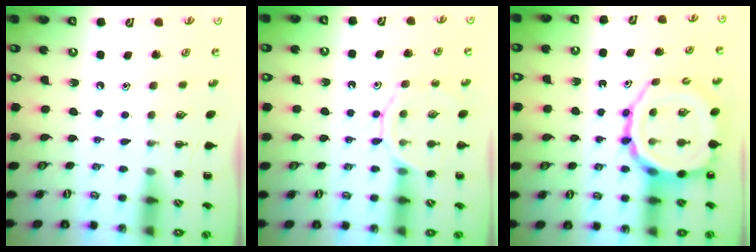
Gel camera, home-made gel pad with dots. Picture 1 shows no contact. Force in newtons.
{"total": 11.6, "press": 11.6, "slide": 1.3}
{"total": 14.2, "press": 13.9, "slide": 2.9}